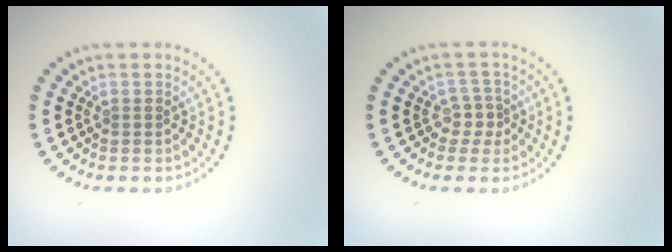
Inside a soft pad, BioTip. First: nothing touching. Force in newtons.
{"total": 1.9, "press": 1.4, "slide": 1.2}